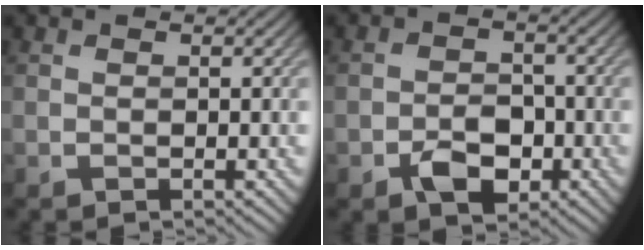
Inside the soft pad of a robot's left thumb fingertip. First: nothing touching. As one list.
[{"total": 4.6, "force": [-2.3, 3.1, 2.6], "torque": [-0.042, -0.002, -0.045]}]